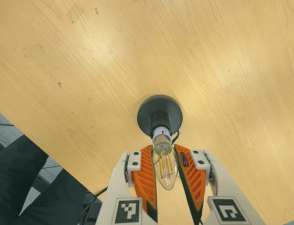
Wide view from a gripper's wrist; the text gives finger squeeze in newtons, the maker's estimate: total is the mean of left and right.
{"total": 11.5, "left": 11.2, "right": 11.9}